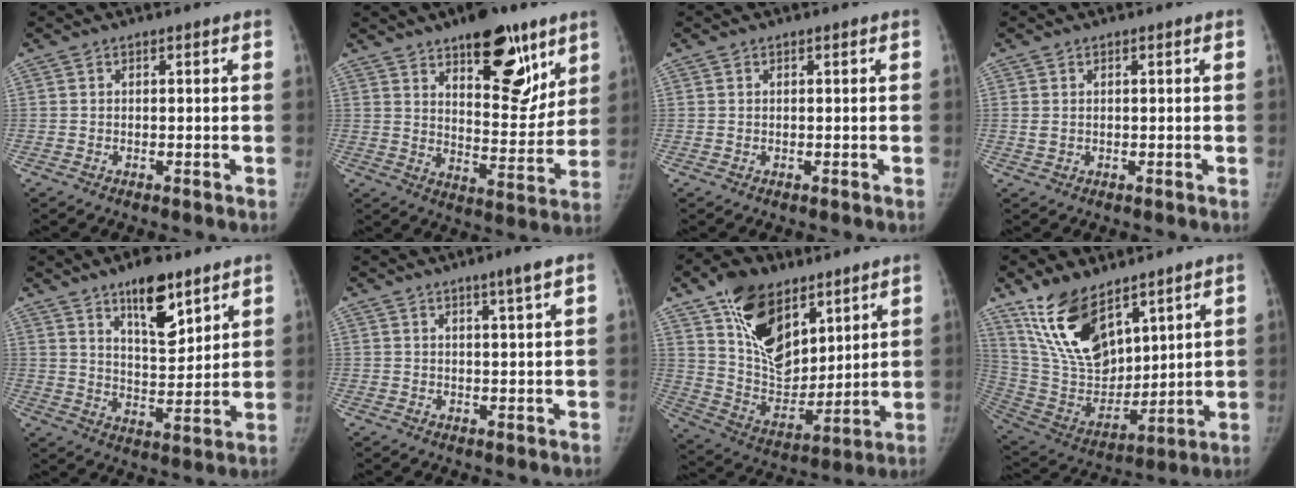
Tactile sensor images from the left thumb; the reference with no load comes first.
{"total": 18.6, "force": [11.0, 8.0, 12.7], "torque": [-0.123, -0.068, 0.165]}
{"total": 0.0}
{"total": 1.4, "force": [0.5, 1.0, 0.9], "torque": [-0.017, -0.001, 0.016]}
{"total": 12.0, "force": [7.8, 4.6, 7.8], "torque": [-0.098, -0.051, 0.131]}
{"total": 3.8, "force": [2.3, -0.2, 3.0], "torque": [-0.048, -0.012, 0.037]}
{"total": 19.9, "force": [11.1, 12.1, 11.3], "torque": [-0.150, -0.049, 0.206]}
{"total": 18.6, "force": [12.0, 9.1, 10.9], "torque": [-0.162, -0.067, 0.245]}